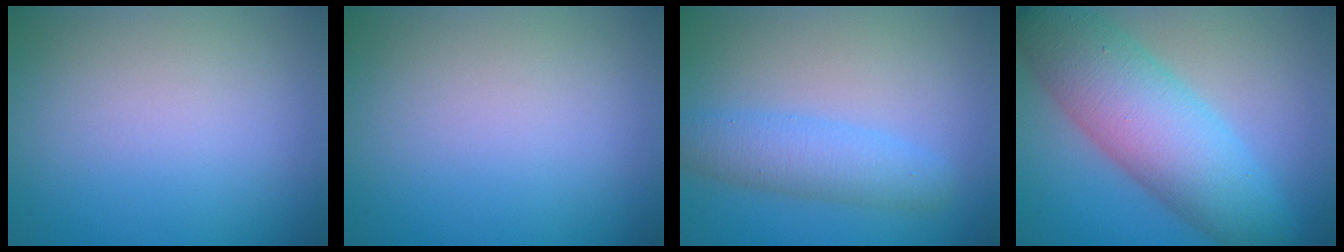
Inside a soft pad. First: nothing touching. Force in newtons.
{"total": 0.0}
{"total": 3.7, "press": 3.7, "slide": 0.2}
{"total": 9.3, "press": 9.3, "slide": 0.1}